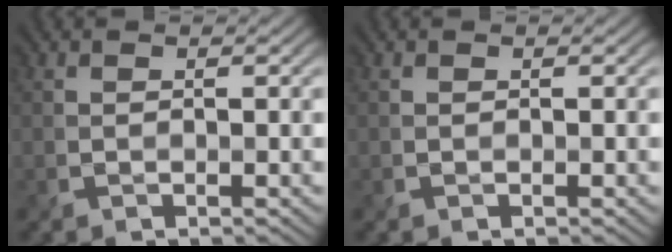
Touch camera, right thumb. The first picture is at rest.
{"total": 0.0}